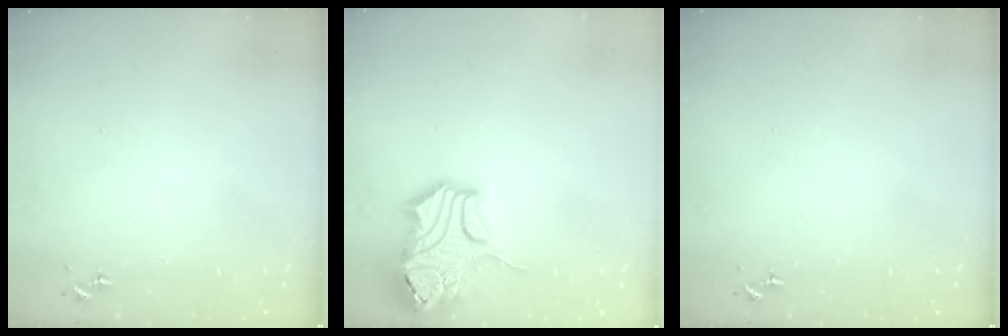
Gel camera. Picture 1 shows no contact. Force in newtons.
{"total": 15.2, "press": 15.0, "slide": 2.4}
{"total": 0.0}